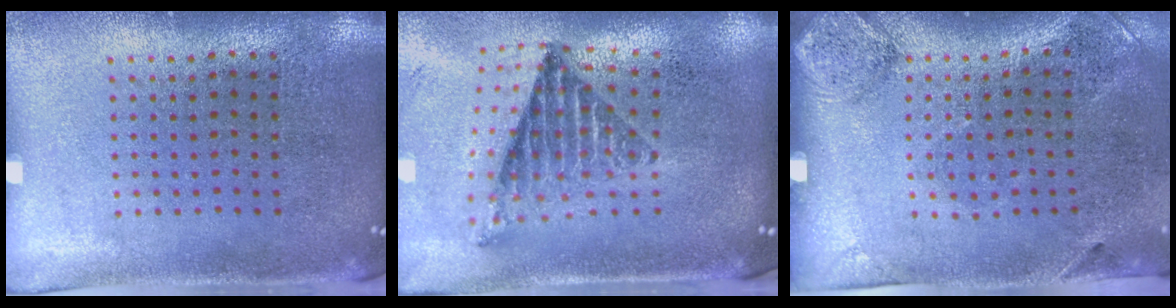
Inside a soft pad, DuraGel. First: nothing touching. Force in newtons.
{"total": 1.3, "press": 1.2, "slide": 0.6}
{"total": 1.9, "press": 1.1, "slide": 1.6}